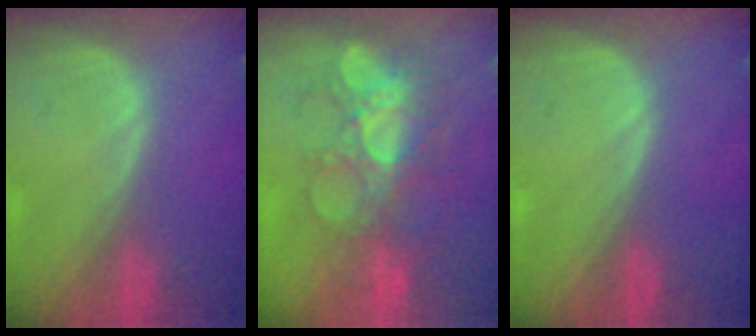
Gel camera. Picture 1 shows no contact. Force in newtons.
{"total": 8.6, "press": 8.3, "slide": 2.2}
{"total": 0.0}